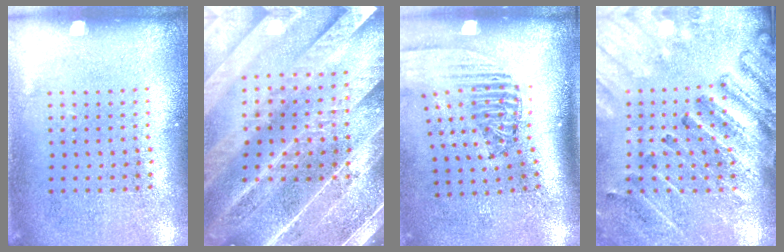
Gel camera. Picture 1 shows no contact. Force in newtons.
{"total": 5.5, "press": 4.6, "slide": 3.0}
{"total": 2.4, "press": 1.8, "slide": 1.6}
{"total": 2.6, "press": 2.6, "slide": 0.2}